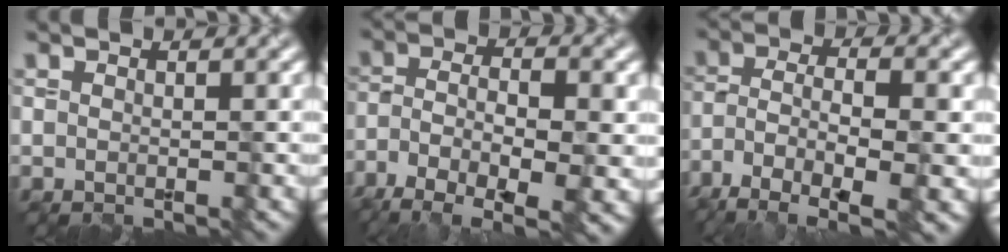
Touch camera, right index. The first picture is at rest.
{"total": 8.4, "force": [-4.6, 2.2, 6.7], "torque": [-0.123, -0.006, -0.069]}
{"total": 7.6, "force": [-4.7, 1.6, 5.7], "torque": [-0.105, 0.006, -0.075]}